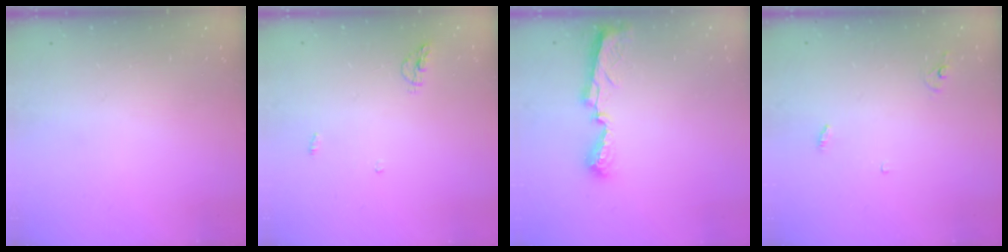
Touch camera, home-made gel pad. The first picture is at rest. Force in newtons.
{"total": 4.6, "press": 4.5, "slide": 1.0}
{"total": 8.0, "press": 8.0, "slide": 0.4}
{"total": 2.9, "press": 2.9, "slide": 0.2}